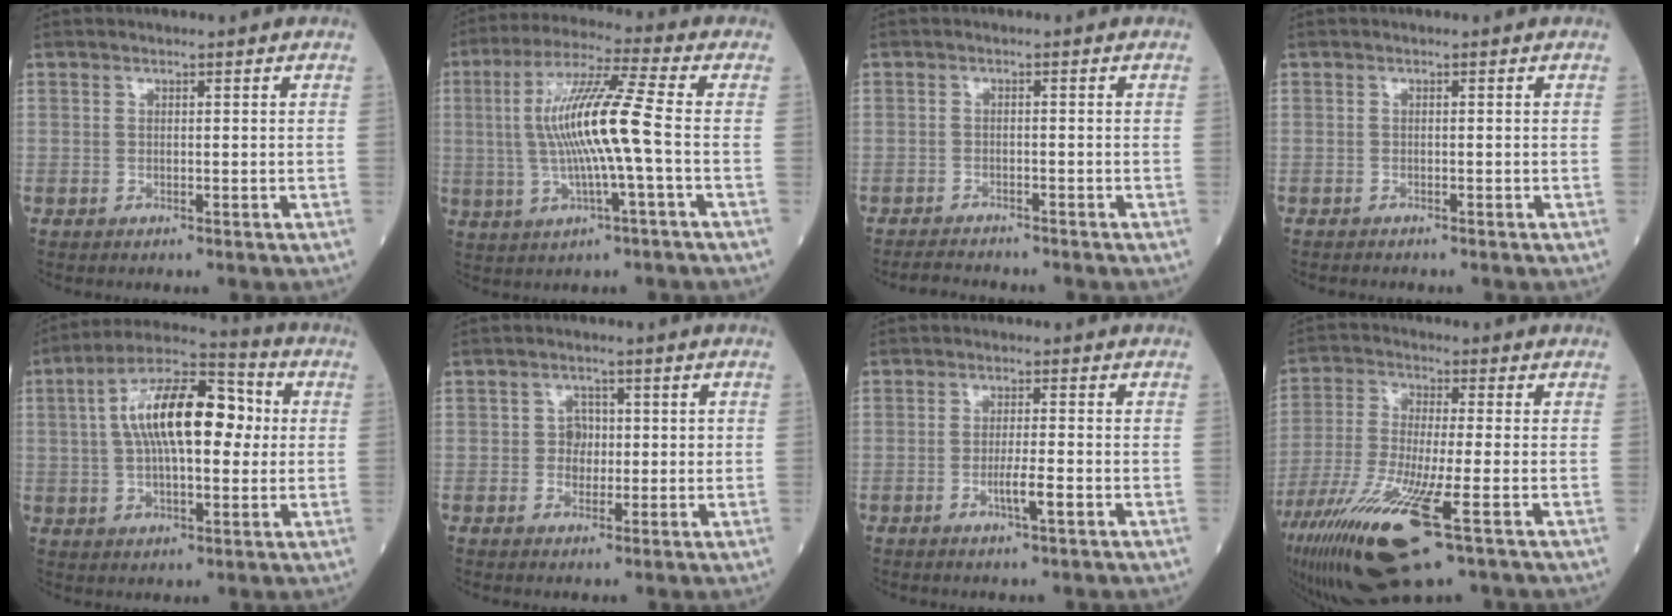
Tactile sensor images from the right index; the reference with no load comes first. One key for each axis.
{"total": 12.2, "fx": -0.4, "fy": -0.2, "fz": 12.2, "tx": -0.240, "ty": 0.011, "tz": -0.009}
{"total": 3.3, "fx": -3.3, "fy": 0.2, "fz": 0.6, "tx": -0.011, "ty": -0.012, "tz": -0.054}
{"total": 0.7, "fx": -0.7, "fy": 0.0, "fz": 0.1, "tx": -0.003, "ty": -0.001, "tz": -0.012}
{"total": 15.6, "fx": 2.3, "fy": 5.7, "fz": 14.3, "tx": -0.260, "ty": 0.038, "tz": 0.033}
{"total": 2.9, "fx": 0.1, "fy": 2.4, "fz": 1.6, "tx": -0.015, "ty": 0.005, "tz": -0.001}
{"total": 3.4, "fx": -1.3, "fy": 0.0, "fz": 3.1, "tx": -0.055, "ty": -0.003, "tz": -0.023}
{"total": 16.0, "fx": -7.8, "fy": 1.7, "fz": 13.9, "tx": -0.293, "ty": -0.044, "tz": -0.140}